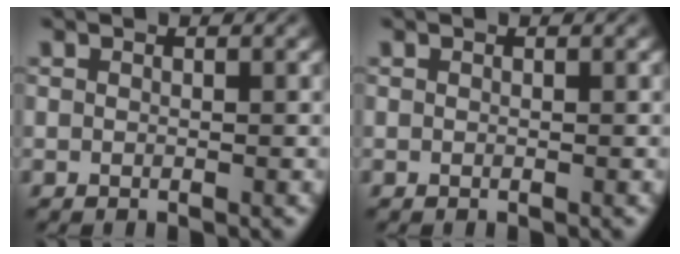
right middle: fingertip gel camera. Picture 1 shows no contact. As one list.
[{"total": 0.0}]